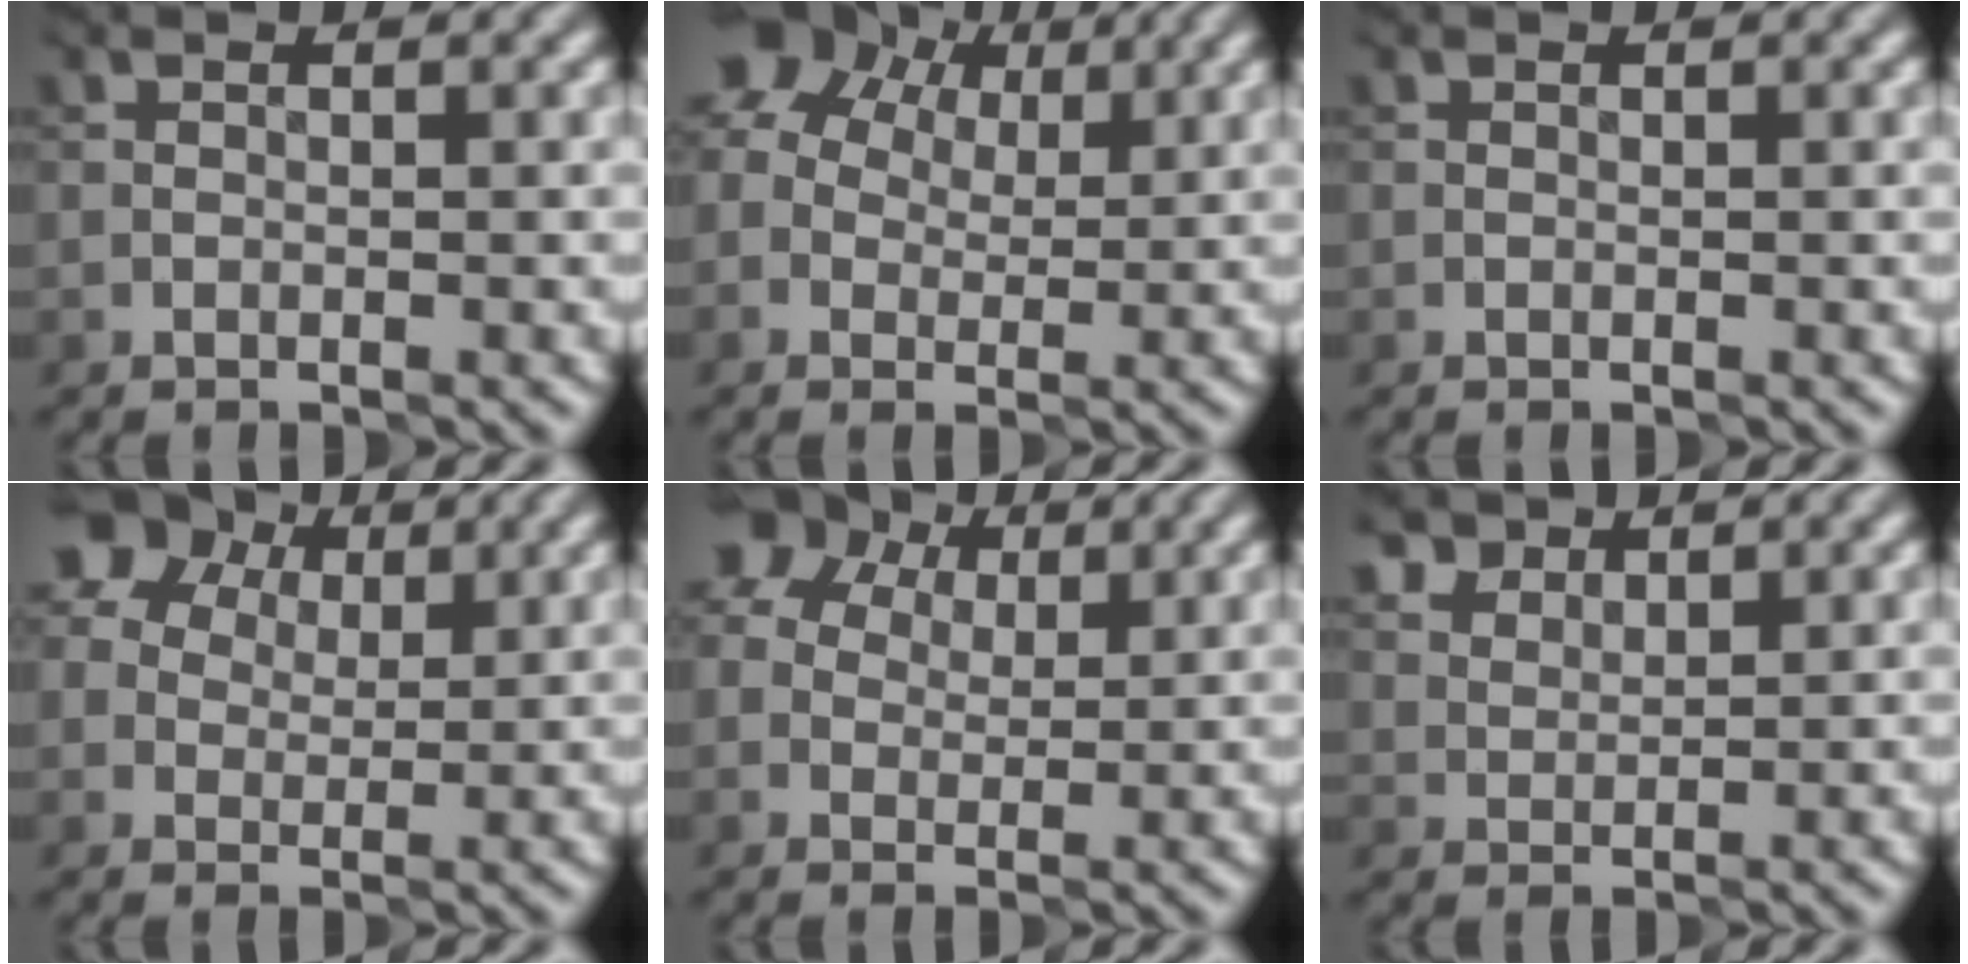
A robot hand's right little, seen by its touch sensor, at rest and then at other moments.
{"total": 8.1, "force": [3.0, 5.9, 4.7], "torque": [-0.083, 0.037, 0.030]}
{"total": 0.0}
{"total": 5.3, "force": [2.4, 4.2, 2.2], "torque": [-0.029, 0.024, 0.016]}
{"total": 6.1, "force": [2.3, 4.7, 3.0], "torque": [-0.048, 0.032, 0.011]}
{"total": 3.3, "force": [2.5, 2.0, 0.9], "torque": [-0.021, 0.015, 0.036]}